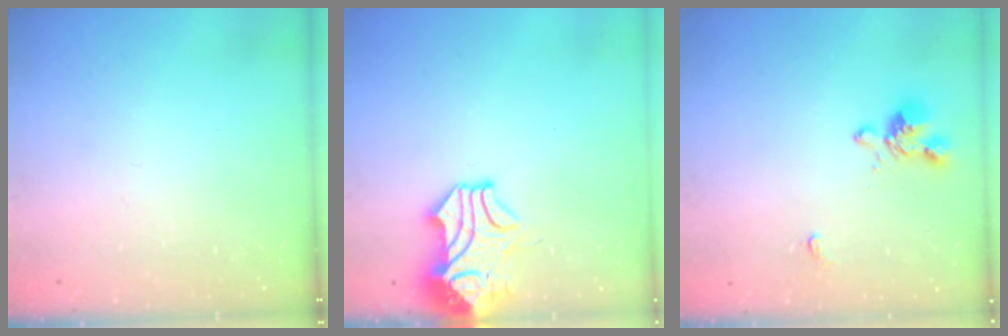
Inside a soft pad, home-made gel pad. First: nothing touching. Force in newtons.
{"total": 5.0, "press": 4.8, "slide": 1.2}
{"total": 1.6, "press": 1.1, "slide": 1.1}